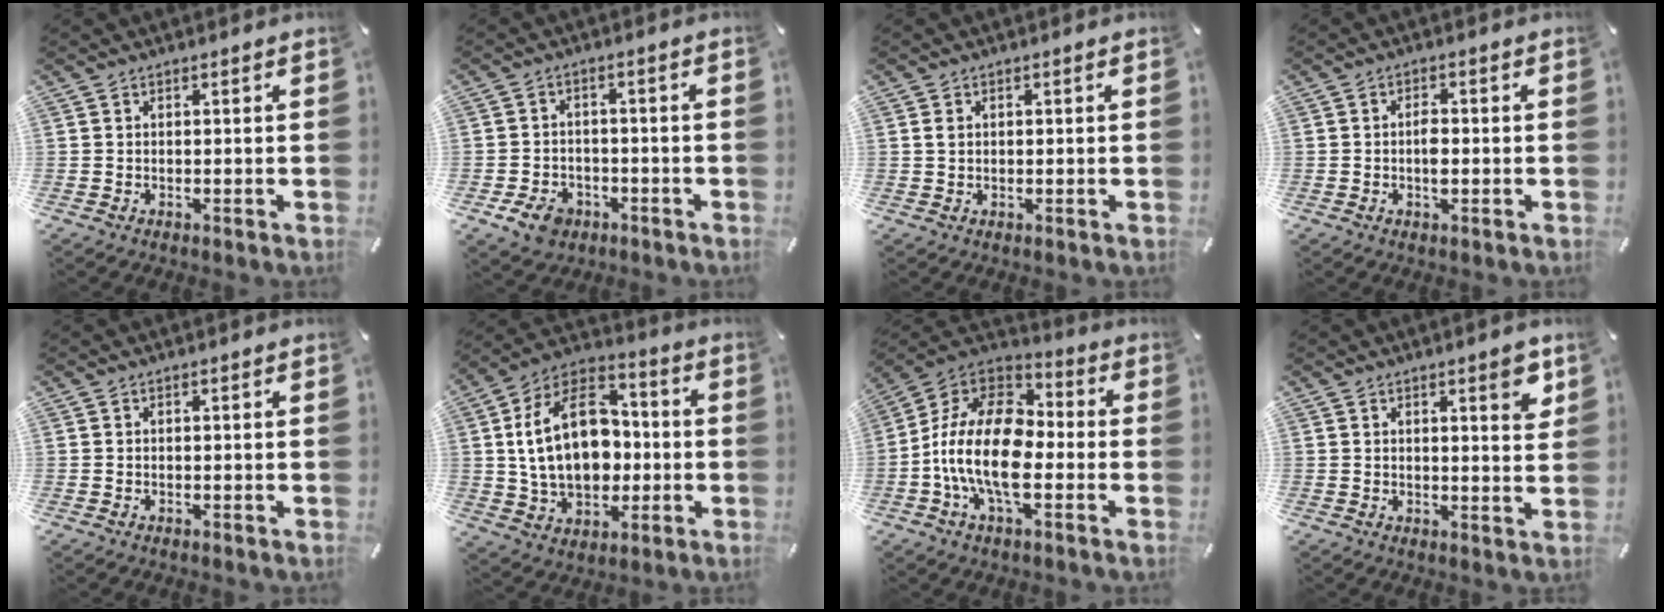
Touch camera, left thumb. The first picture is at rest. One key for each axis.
{"total": 6.1, "fx": -3.4, "fy": 4.4, "fz": 2.4, "tx": -0.052, "ty": 0.019, "tz": -0.064}
{"total": 1.4, "fx": 0.3, "fy": 0.9, "fz": 1.0, "tx": -0.021, "ty": 0.005, "tz": 0.004}
{"total": 3.1, "fx": -0.4, "fy": 1.4, "fz": 2.7, "tx": -0.051, "ty": 0.004, "tz": -0.009}
{"total": 0.0}
{"total": 20.6, "fx": 0.3, "fy": 14.7, "fz": 14.5, "tx": -0.277, "ty": 0.010, "tz": 0.004}
{"total": 17.6, "fx": -5.2, "fy": 9.6, "fz": 13.8, "tx": -0.297, "ty": 0.018, "tz": -0.095}
{"total": 5.3, "fx": 2.9, "fy": 1.5, "fz": 4.1, "tx": -0.053, "ty": -0.014, "tz": 0.043}